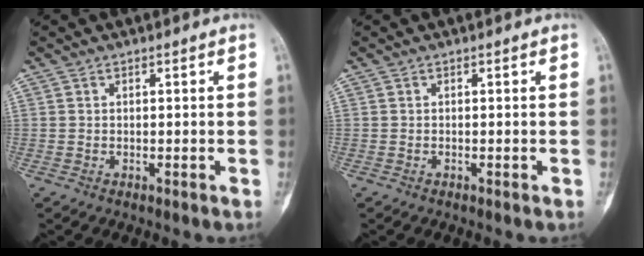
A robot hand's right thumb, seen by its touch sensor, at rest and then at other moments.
{"total": 0.0}